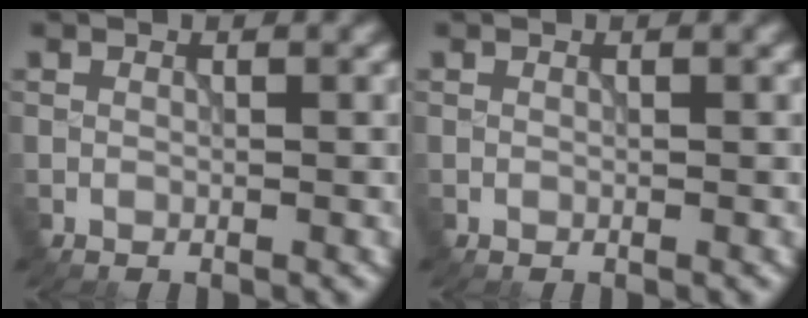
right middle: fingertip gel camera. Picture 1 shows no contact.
{"total": 0.0}